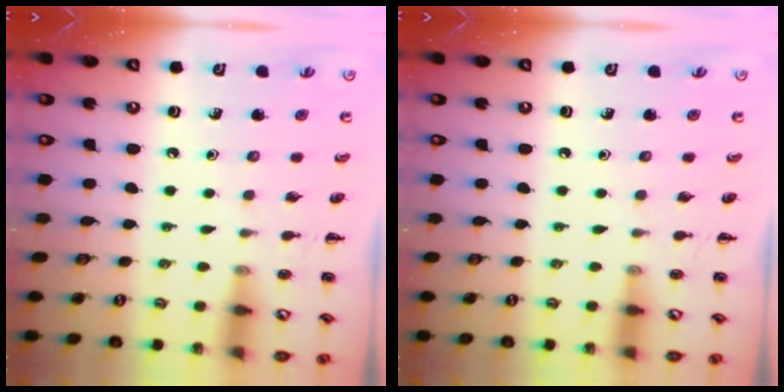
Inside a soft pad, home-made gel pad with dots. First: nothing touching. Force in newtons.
{"total": 0.0}